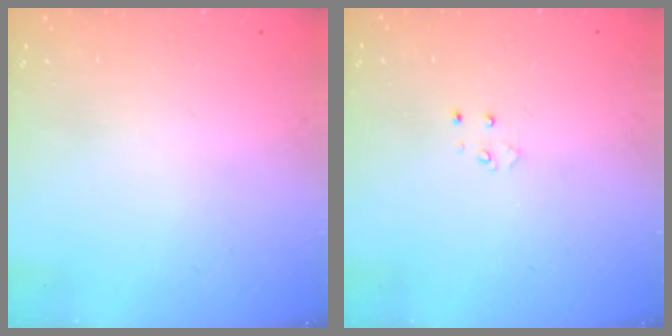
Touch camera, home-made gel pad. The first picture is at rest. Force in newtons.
{"total": 3.3, "press": 3.2, "slide": 0.4}